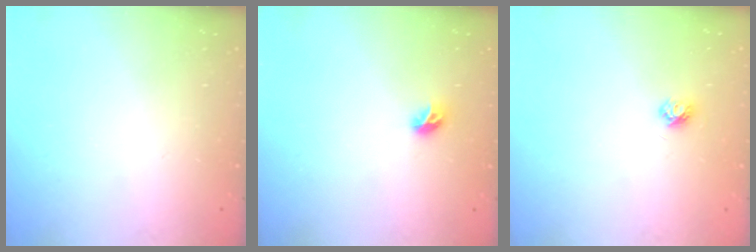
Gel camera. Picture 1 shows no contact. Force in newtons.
{"total": 5.4, "press": 5.4, "slide": 0.5}
{"total": 3.9, "press": 3.8, "slide": 0.7}